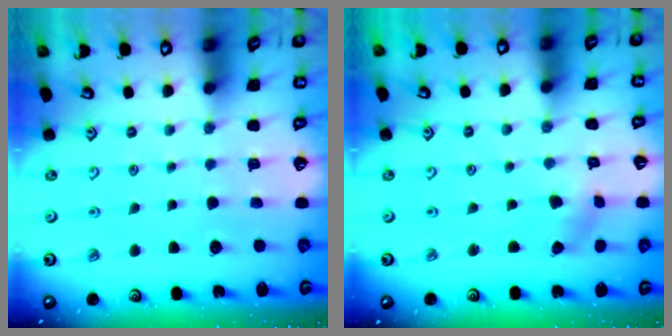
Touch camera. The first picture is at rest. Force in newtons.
{"total": 0.5, "press": 0.5, "slide": 0.1}